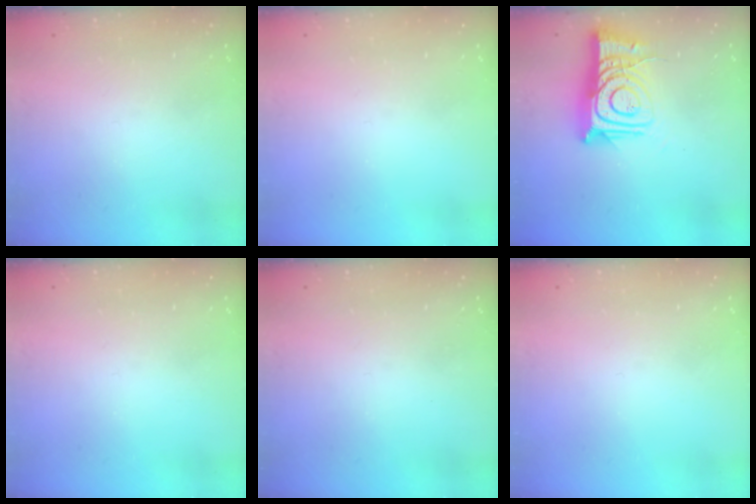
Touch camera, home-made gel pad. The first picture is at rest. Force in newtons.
{"total": 0.0}
{"total": 15.9, "press": 15.9, "slide": 1.7}
{"total": 0.0}
{"total": 0.0}
{"total": 0.0}